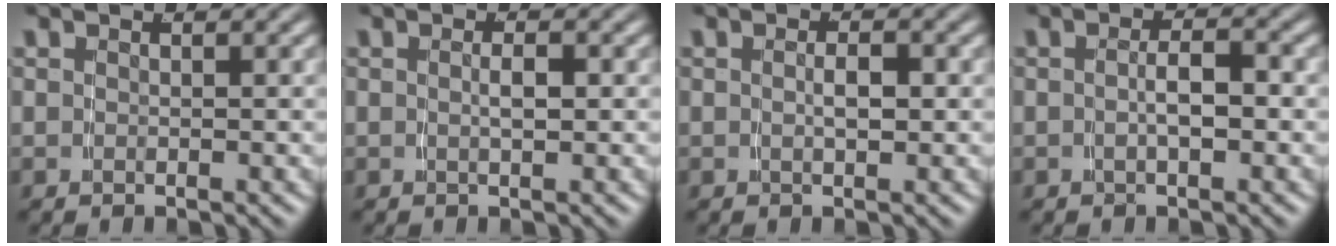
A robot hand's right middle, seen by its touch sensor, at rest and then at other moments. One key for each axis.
{"total": 1.2, "fx": -0.2, "fy": -0.3, "fz": 1.1, "tx": -0.017, "ty": -0.002, "tz": -0.001}
{"total": 1.4, "fx": -0.3, "fy": 0.0, "fz": 1.4, "tx": -0.018, "ty": -0.001, "tz": -0.001}
{"total": 2.3, "fx": -0.7, "fy": 0.2, "fz": 2.1, "tx": -0.030, "ty": 0.002, "tz": -0.009}